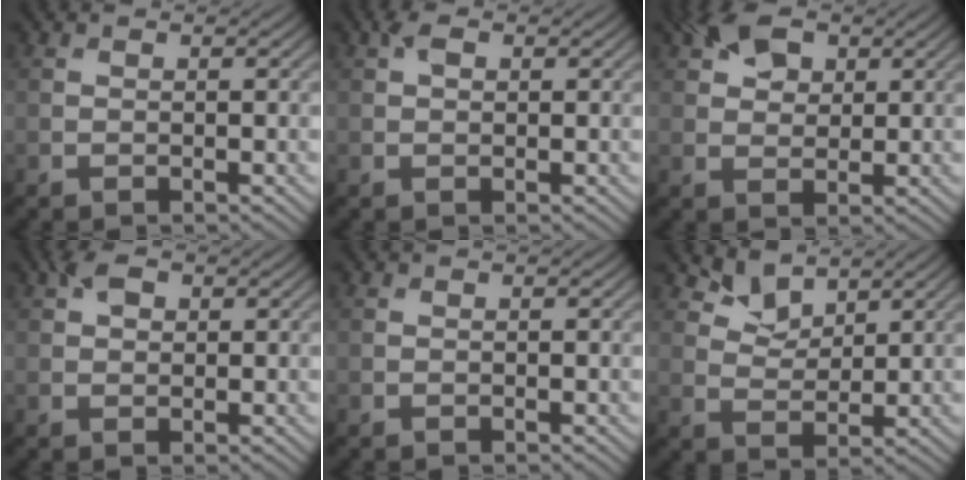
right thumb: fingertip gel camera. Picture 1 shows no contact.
{"total": 1.8, "force": [0.7, 1.1, 1.2], "torque": [-0.024, 0.005, 0.010]}
{"total": 5.5, "force": [2.8, 3.6, 3.1], "torque": [-0.062, 0.007, 0.049]}
{"total": 2.7, "force": [1.2, 1.8, 1.6], "torque": [-0.031, 0.006, 0.017]}
{"total": 0.0}
{"total": 4.2, "force": [3.3, 2.1, 1.6], "torque": [-0.041, -0.008, 0.064]}